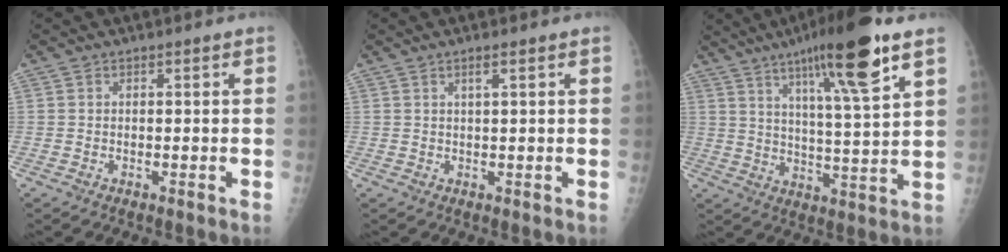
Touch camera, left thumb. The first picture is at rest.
{"total": 1.5, "force": [0.8, 0.0, 1.3], "torque": [-0.025, 0.000, 0.015]}
{"total": 16.6, "force": [9.6, 1.7, 13.5], "torque": [-0.212, -0.040, 0.153]}